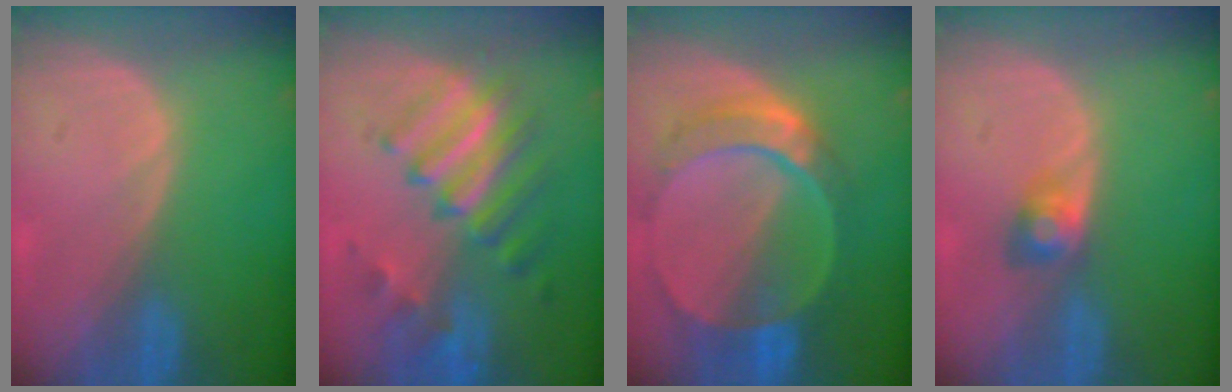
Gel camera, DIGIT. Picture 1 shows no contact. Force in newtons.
{"total": 9.6, "press": 8.4, "slide": 4.7}
{"total": 9.3, "press": 8.1, "slide": 4.6}
{"total": 2.6, "press": 2.6, "slide": 0.1}